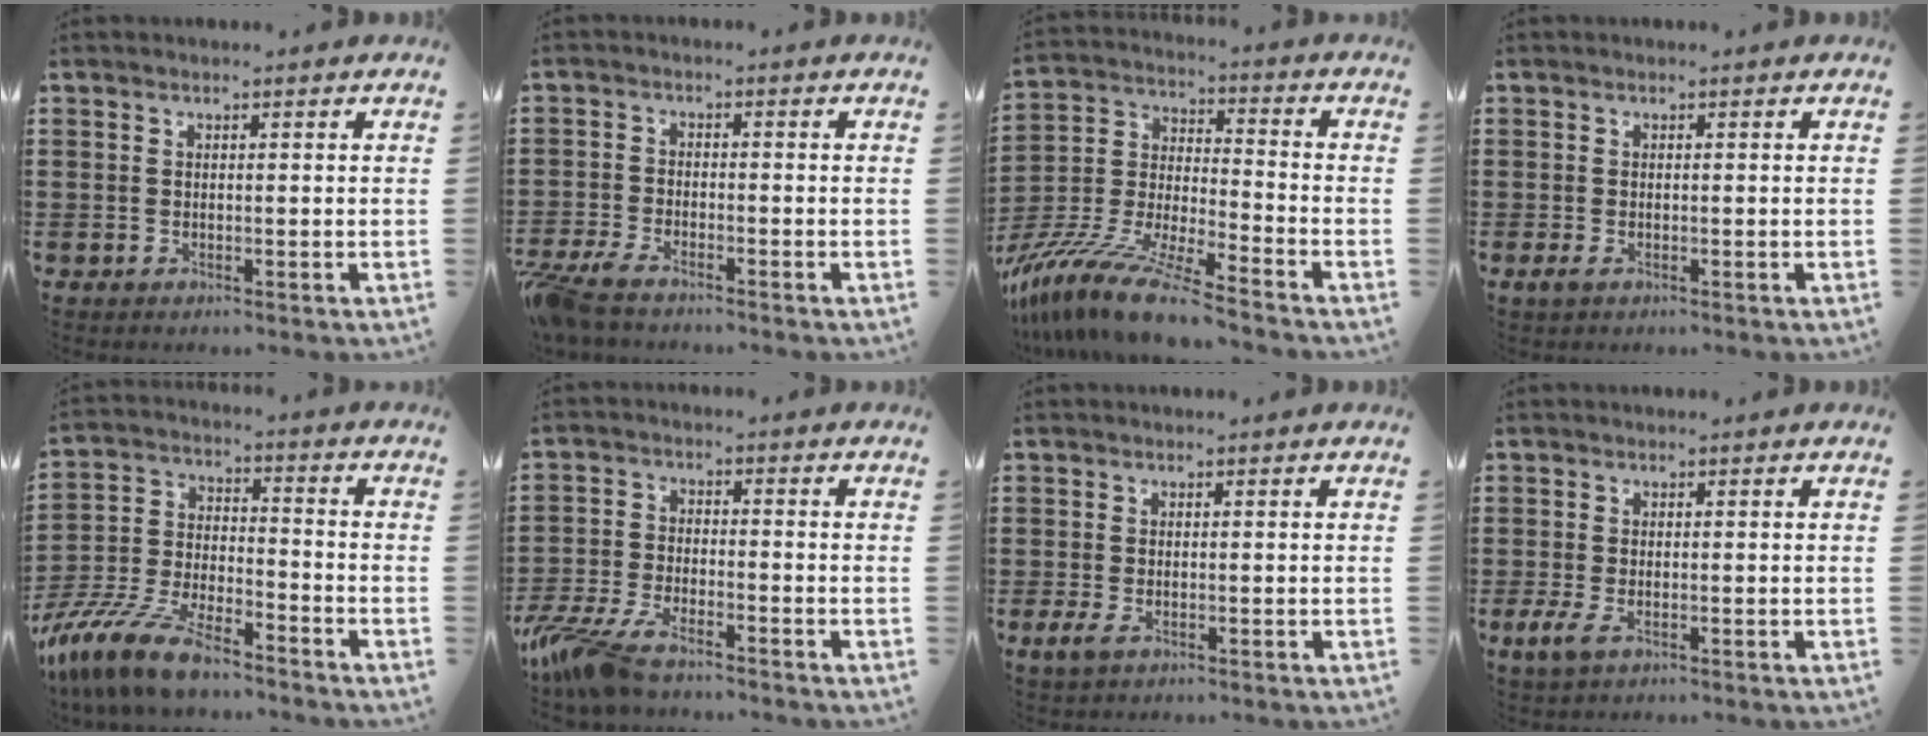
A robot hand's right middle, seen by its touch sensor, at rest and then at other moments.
{"total": 3.9, "force": [-3.5, 0.7, 1.6], "torque": [-0.063, -0.013, -0.080]}
{"total": 12.8, "force": [-11.3, 0.2, 6.0], "torque": [-0.134, 0.007, -0.227]}
{"total": 0.8, "force": [-0.3, 0.3, 0.7], "torque": [-0.022, -0.007, -0.008]}
{"total": 11.5, "force": [-9.9, 2.3, 5.4], "torque": [-0.125, 0.018, -0.200]}
{"total": 7.7, "force": [-6.1, 1.6, 4.4], "torque": [-0.121, -0.010, -0.125]}
{"total": 1.6, "force": [-0.4, 0.6, 1.4], "torque": [-0.042, -0.009, -0.011]}
{"total": 2.4, "force": [-0.7, 0.8, 2.1], "torque": [-0.059, -0.010, -0.019]}